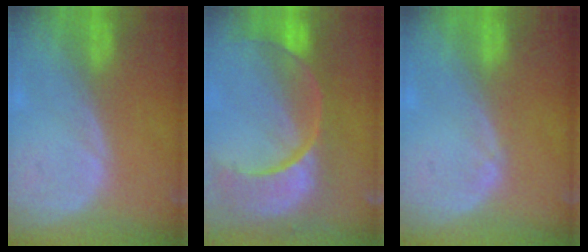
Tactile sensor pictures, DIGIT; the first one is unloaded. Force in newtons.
{"total": 13.3, "press": 10.7, "slide": 7.9}
{"total": 0.7, "press": 0.6, "slide": 0.2}